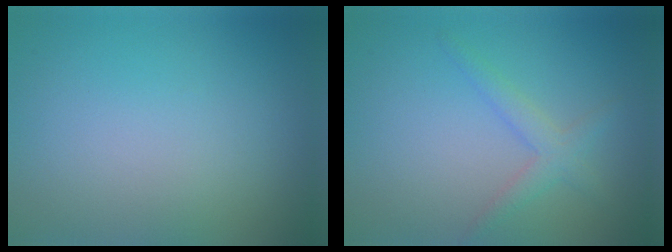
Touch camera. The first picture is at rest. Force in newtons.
{"total": 2.1, "press": 2.1, "slide": 0.1}